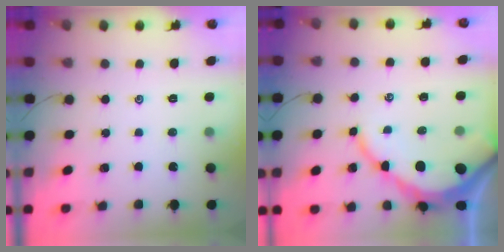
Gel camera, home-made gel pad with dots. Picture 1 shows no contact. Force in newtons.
{"total": 10.1, "press": 10.0, "slide": 0.9}